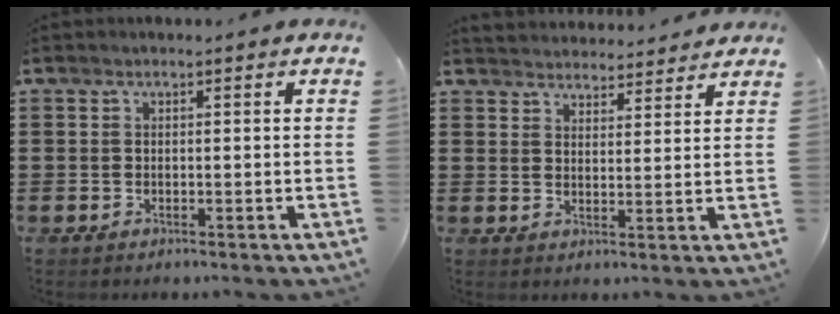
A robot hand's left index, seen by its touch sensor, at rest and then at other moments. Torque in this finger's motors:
{"motor_torque": [2.14, 0.00, 0.17, 0.04]}